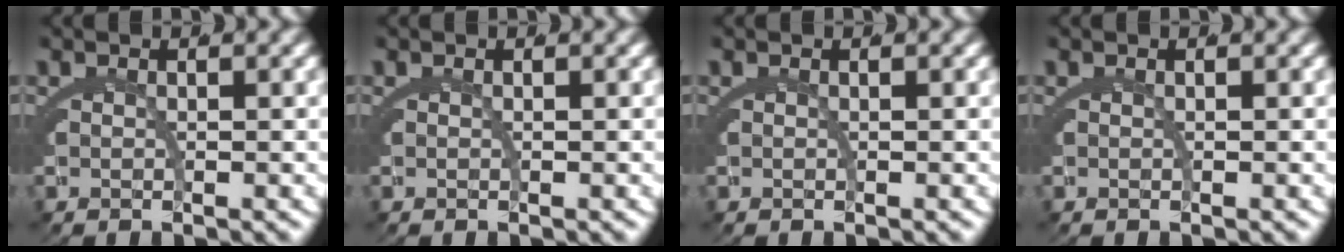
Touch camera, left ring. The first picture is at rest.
{"total": 0.0}
{"total": 0.0}
{"total": 0.0}